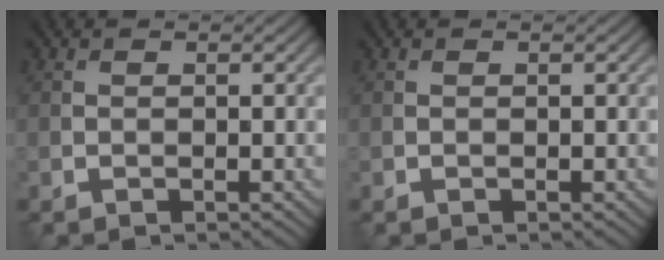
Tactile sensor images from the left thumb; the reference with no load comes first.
{"total": 0.0}